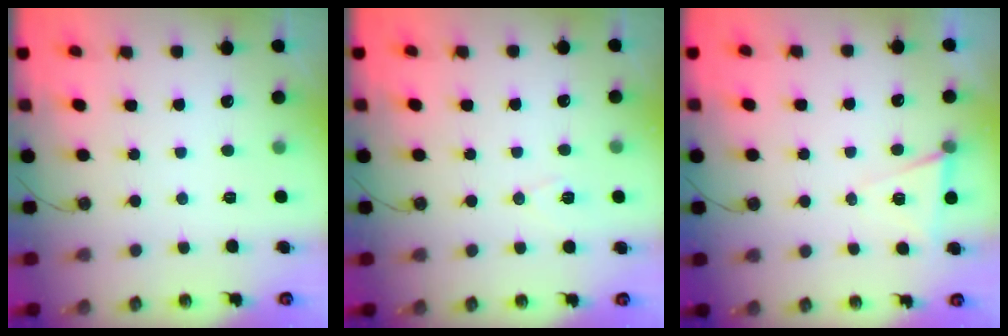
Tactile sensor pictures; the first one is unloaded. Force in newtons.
{"total": 6.6, "press": 4.8, "slide": 4.5}
{"total": 6.3, "press": 4.4, "slide": 4.5}